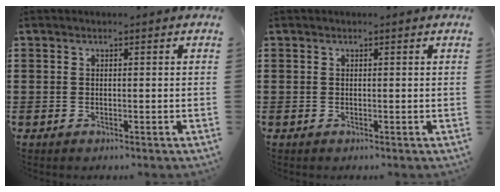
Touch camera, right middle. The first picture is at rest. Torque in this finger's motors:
{"motor_torque": [0.19, -0.19, -0.02, 0.00]}